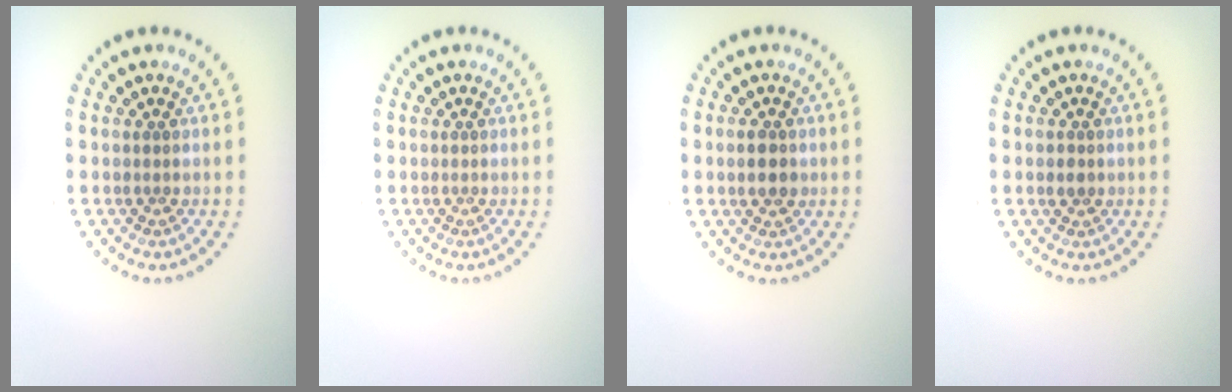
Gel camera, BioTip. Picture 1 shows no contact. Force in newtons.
{"total": 0.0}
{"total": 2.2, "press": 2.2, "slide": 0.1}
{"total": 0.9, "press": 0.8, "slide": 0.3}